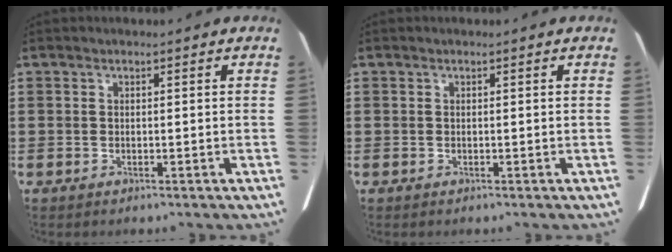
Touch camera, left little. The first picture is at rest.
{"total": 0.0}